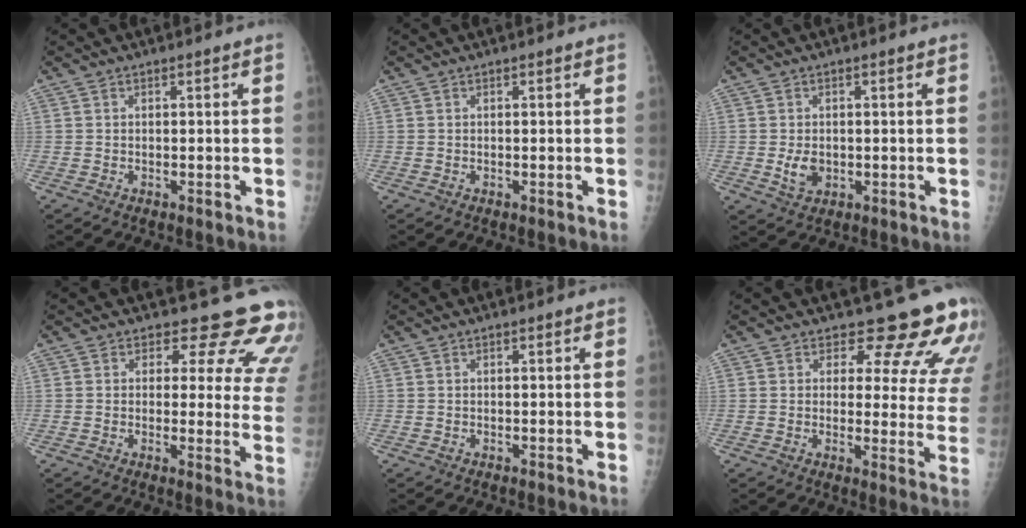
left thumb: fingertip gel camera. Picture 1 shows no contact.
{"total": 0.0}
{"total": 3.7, "force": [-0.3, 2.7, 2.5], "torque": [-0.037, -0.004, 0.002]}
{"total": 14.2, "force": [12.7, 5.3, 3.5], "torque": [0.013, -0.101, 0.113]}
{"total": 0.0}
{"total": 13.3, "force": [11.8, 4.6, 4.0], "torque": [-0.001, -0.093, 0.117]}